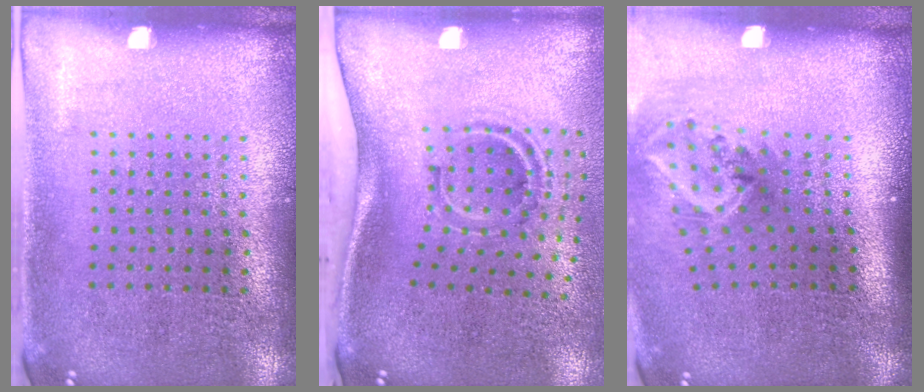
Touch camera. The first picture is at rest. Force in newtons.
{"total": 2.1, "press": 1.2, "slide": 1.8}
{"total": 2.1, "press": 1.4, "slide": 1.5}